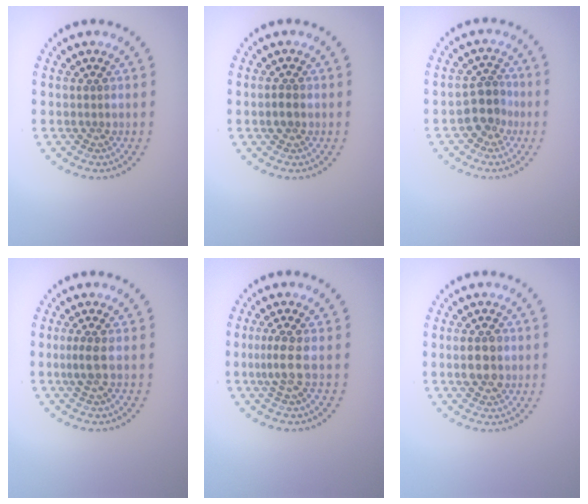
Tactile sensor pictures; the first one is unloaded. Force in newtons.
{"total": 1.2, "press": 1.2, "slide": 0.2}
{"total": 2.7, "press": 2.2, "slide": 1.5}
{"total": 1.4, "press": 1.1, "slide": 0.8}
{"total": 1.9, "press": 1.4, "slide": 1.4}
{"total": 2.9, "press": 2.9, "slide": 0.2}